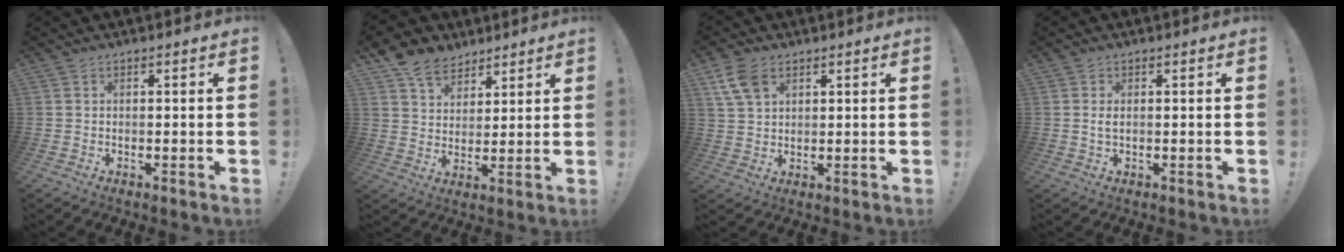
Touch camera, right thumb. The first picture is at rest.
{"total": 9.9, "force": [7.0, 6.5, 2.7], "torque": [-0.050, -0.039, 0.139]}
{"total": 7.7, "force": [3.8, 4.9, 4.5], "torque": [-0.079, -0.004, 0.078]}
{"total": 1.7, "force": [0.3, 0.6, 1.6], "torque": [-0.028, 0.002, 0.003]}